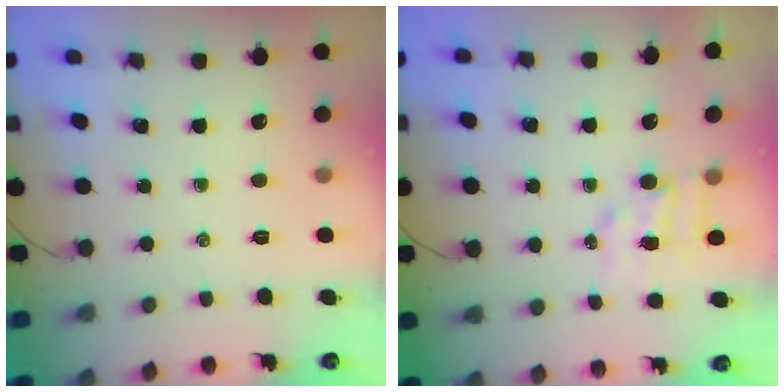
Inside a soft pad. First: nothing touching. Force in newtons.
{"total": 4.7, "press": 4.6, "slide": 0.9}